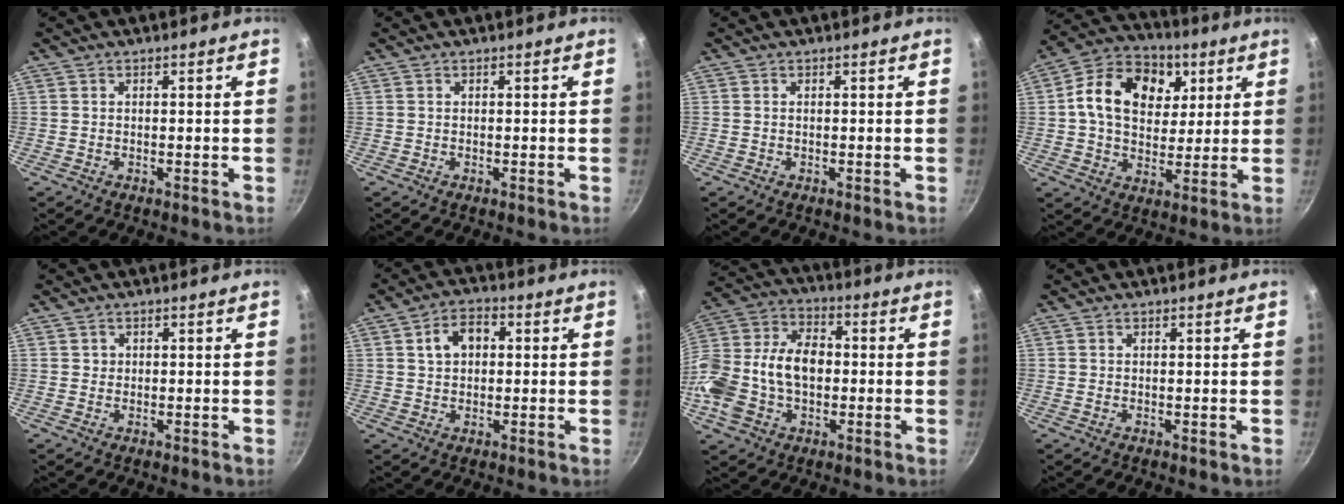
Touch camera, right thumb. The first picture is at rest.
{"total": 0.0}
{"total": 0.0}
{"total": 17.0, "force": [4.7, 12.6, 10.4], "torque": [-0.150, 0.004, 0.065]}
{"total": 0.8, "force": [0.2, 0.8, 0.1], "torque": [0.008, 0.002, 0.002]}
{"total": 6.5, "force": [1.4, 4.6, 4.4], "torque": [-0.050, 0.013, 0.018]}
{"total": 18.7, "force": [-2.1, 13.2, 13.1], "torque": [-0.248, 0.048, -0.044]}
{"total": 0.0}